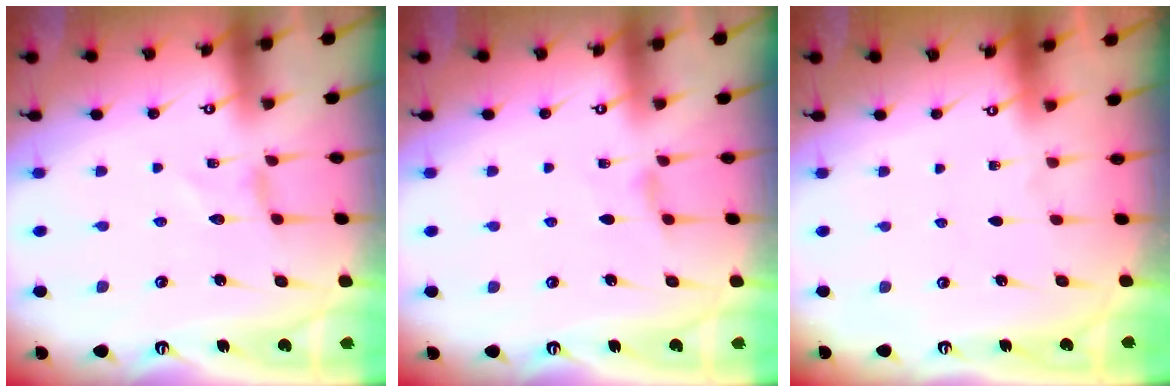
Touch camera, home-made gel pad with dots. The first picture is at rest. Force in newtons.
{"total": 2.9, "press": 2.8, "slide": 0.5}
{"total": 0.0}